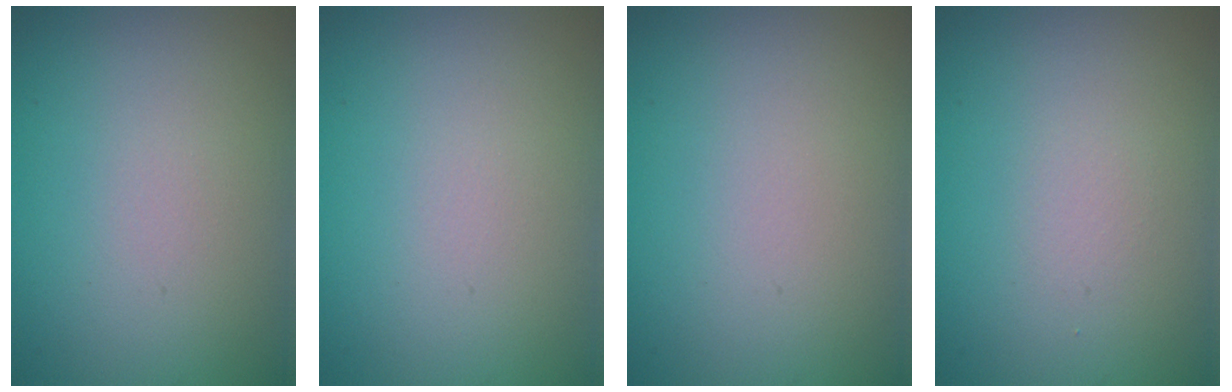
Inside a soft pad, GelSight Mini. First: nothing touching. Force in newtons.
{"total": 0.0}
{"total": 0.0}
{"total": 0.6, "press": 0.6, "slide": 0.0}